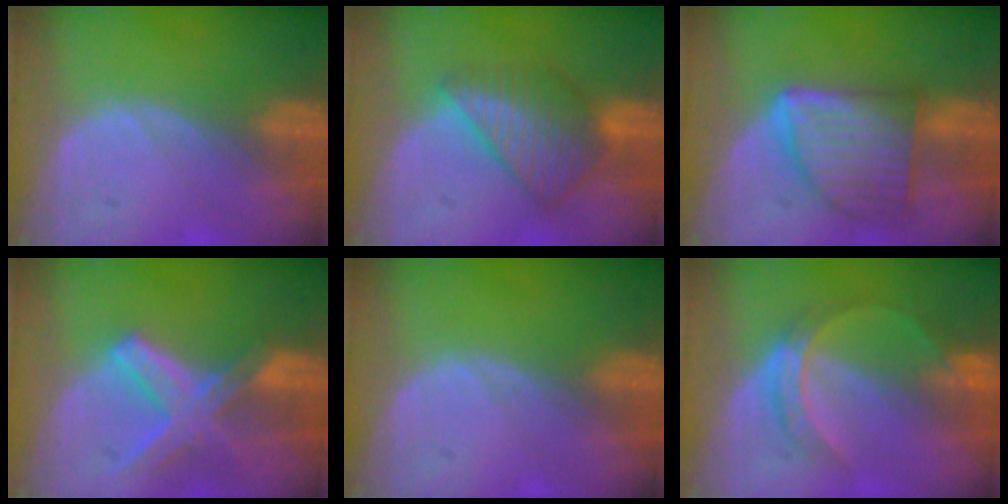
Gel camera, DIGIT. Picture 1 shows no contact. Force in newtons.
{"total": 7.8, "press": 7.1, "slide": 3.4}
{"total": 9.4, "press": 9.3, "slide": 0.6}
{"total": 8.2, "press": 7.3, "slide": 3.9}
{"total": 0.0}
{"total": 5.0, "press": 4.9, "slide": 1.1}